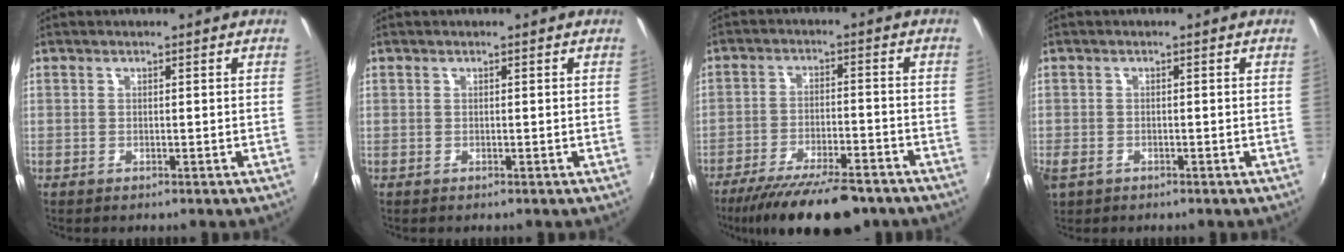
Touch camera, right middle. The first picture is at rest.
{"total": 0.0}
{"total": 16.5, "force": [-13.0, 4.2, 9.1], "torque": [-0.180, -0.036, -0.200]}
{"total": 3.9, "force": [-1.9, 2.6, 2.1], "torque": [-0.049, -0.011, -0.035]}